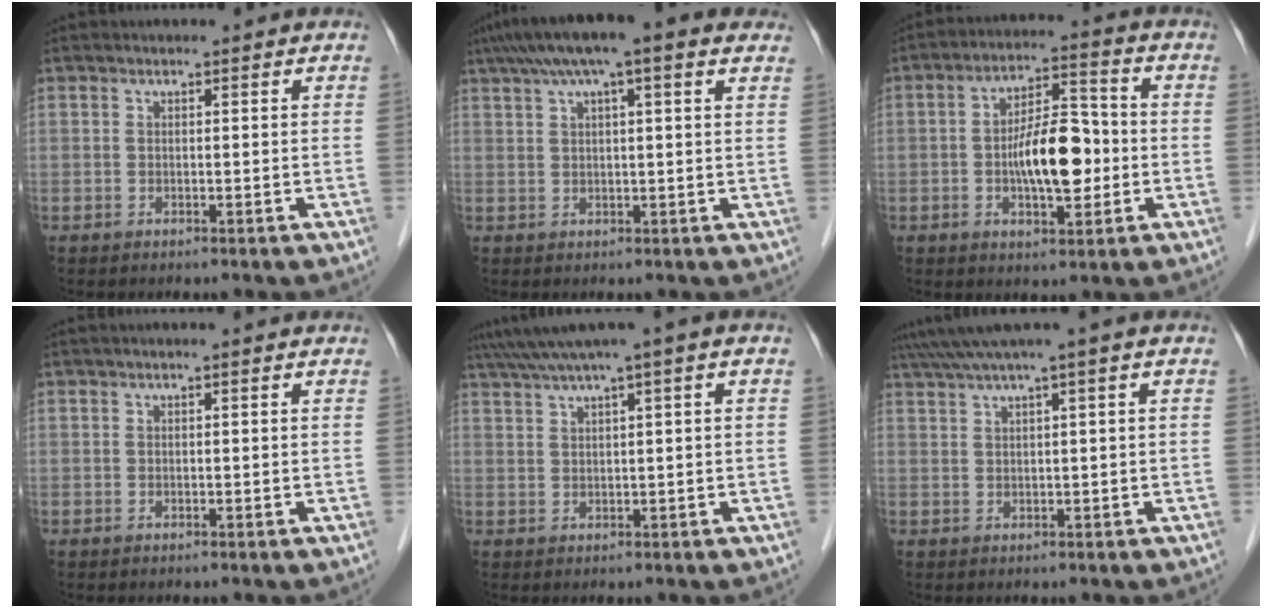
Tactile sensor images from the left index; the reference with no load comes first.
{"total": 11.8, "force": [7.5, 1.8, 8.9], "torque": [-0.143, 0.051, 0.108]}
{"total": 10.0, "force": [-1.4, 3.6, 9.2], "torque": [-0.168, 0.015, -0.023]}
{"total": 0.0}
{"total": 5.8, "force": [3.3, -0.6, 4.8], "torque": [-0.090, 0.033, 0.059]}
{"total": 4.5, "force": [2.6, -0.8, 3.6], "torque": [-0.076, 0.026, 0.052]}